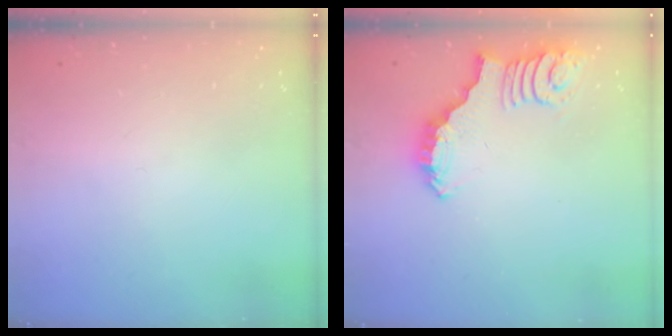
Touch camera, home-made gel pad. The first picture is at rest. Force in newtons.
{"total": 2.7, "press": 2.7, "slide": 0.5}